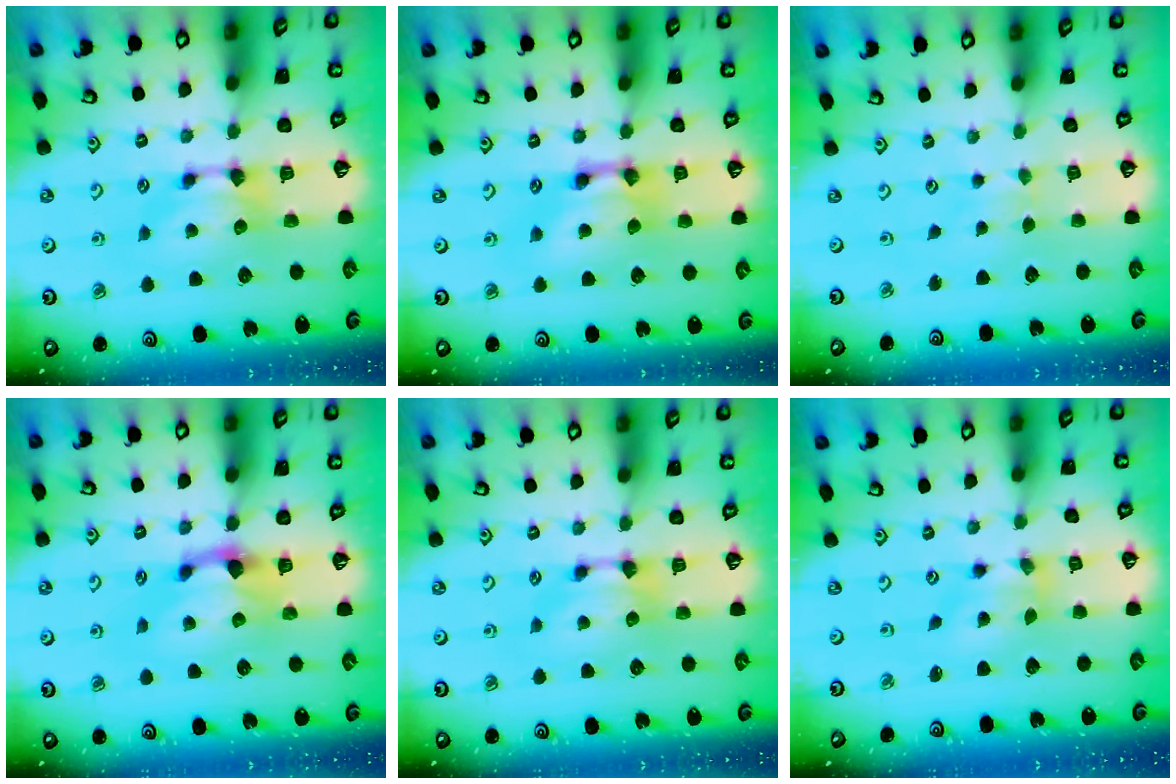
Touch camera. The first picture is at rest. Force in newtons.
{"total": 3.1, "press": 3.1, "slide": 0.3}
{"total": 2.4, "press": 2.4, "slide": 0.1}
{"total": 1.6, "press": 0.6, "slide": 1.5}
{"total": 0.0}
{"total": 2.5, "press": 2.1, "slide": 1.5}